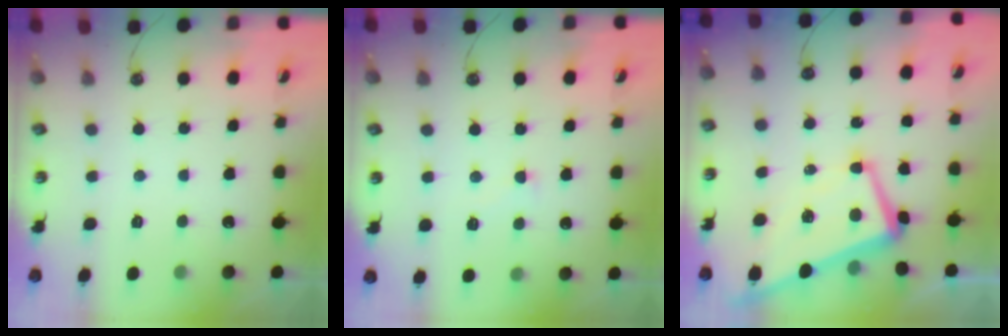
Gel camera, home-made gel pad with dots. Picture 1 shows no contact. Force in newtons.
{"total": 4.0, "press": 3.9, "slide": 0.9}
{"total": 2.9, "press": 2.8, "slide": 0.9}